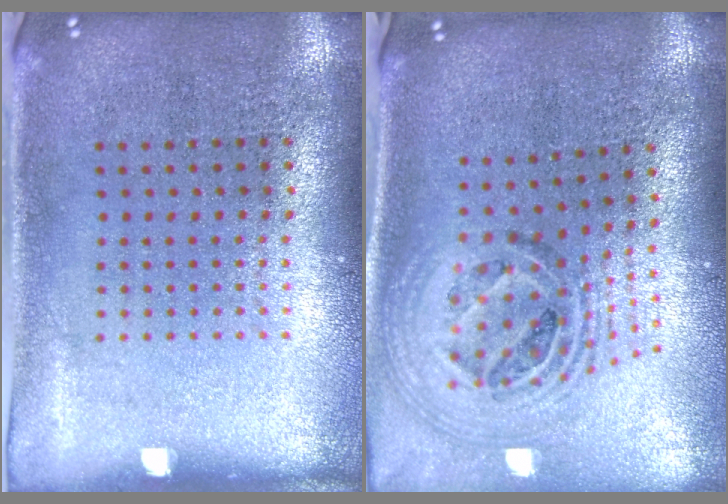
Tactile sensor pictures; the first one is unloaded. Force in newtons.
{"total": 1.8, "press": 1.5, "slide": 1.1}